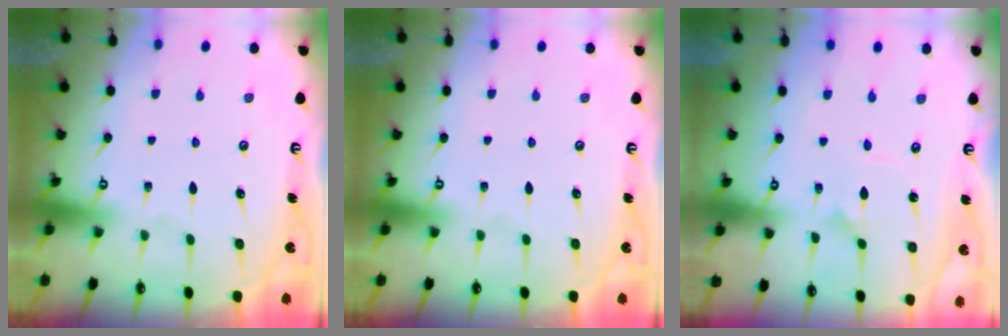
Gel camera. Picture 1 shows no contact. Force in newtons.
{"total": 0.0}
{"total": 1.7, "press": 1.7, "slide": 0.1}